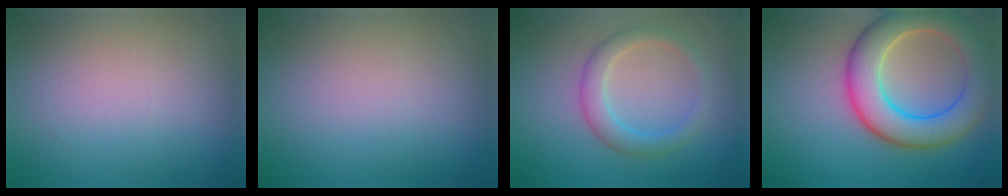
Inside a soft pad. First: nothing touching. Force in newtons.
{"total": 0.0}
{"total": 2.8, "press": 2.8, "slide": 0.1}
{"total": 8.1, "press": 8.1, "slide": 0.5}